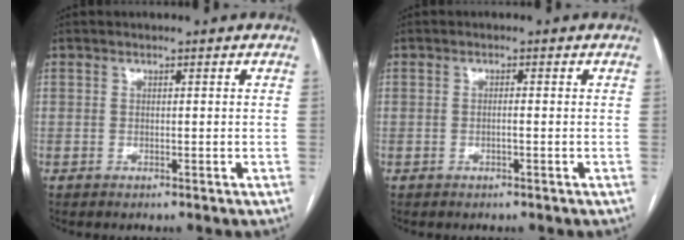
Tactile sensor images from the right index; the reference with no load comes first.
{"total": 1.0, "force": [-0.3, 0.0, 0.9], "torque": [-0.016, 0.001, -0.005]}